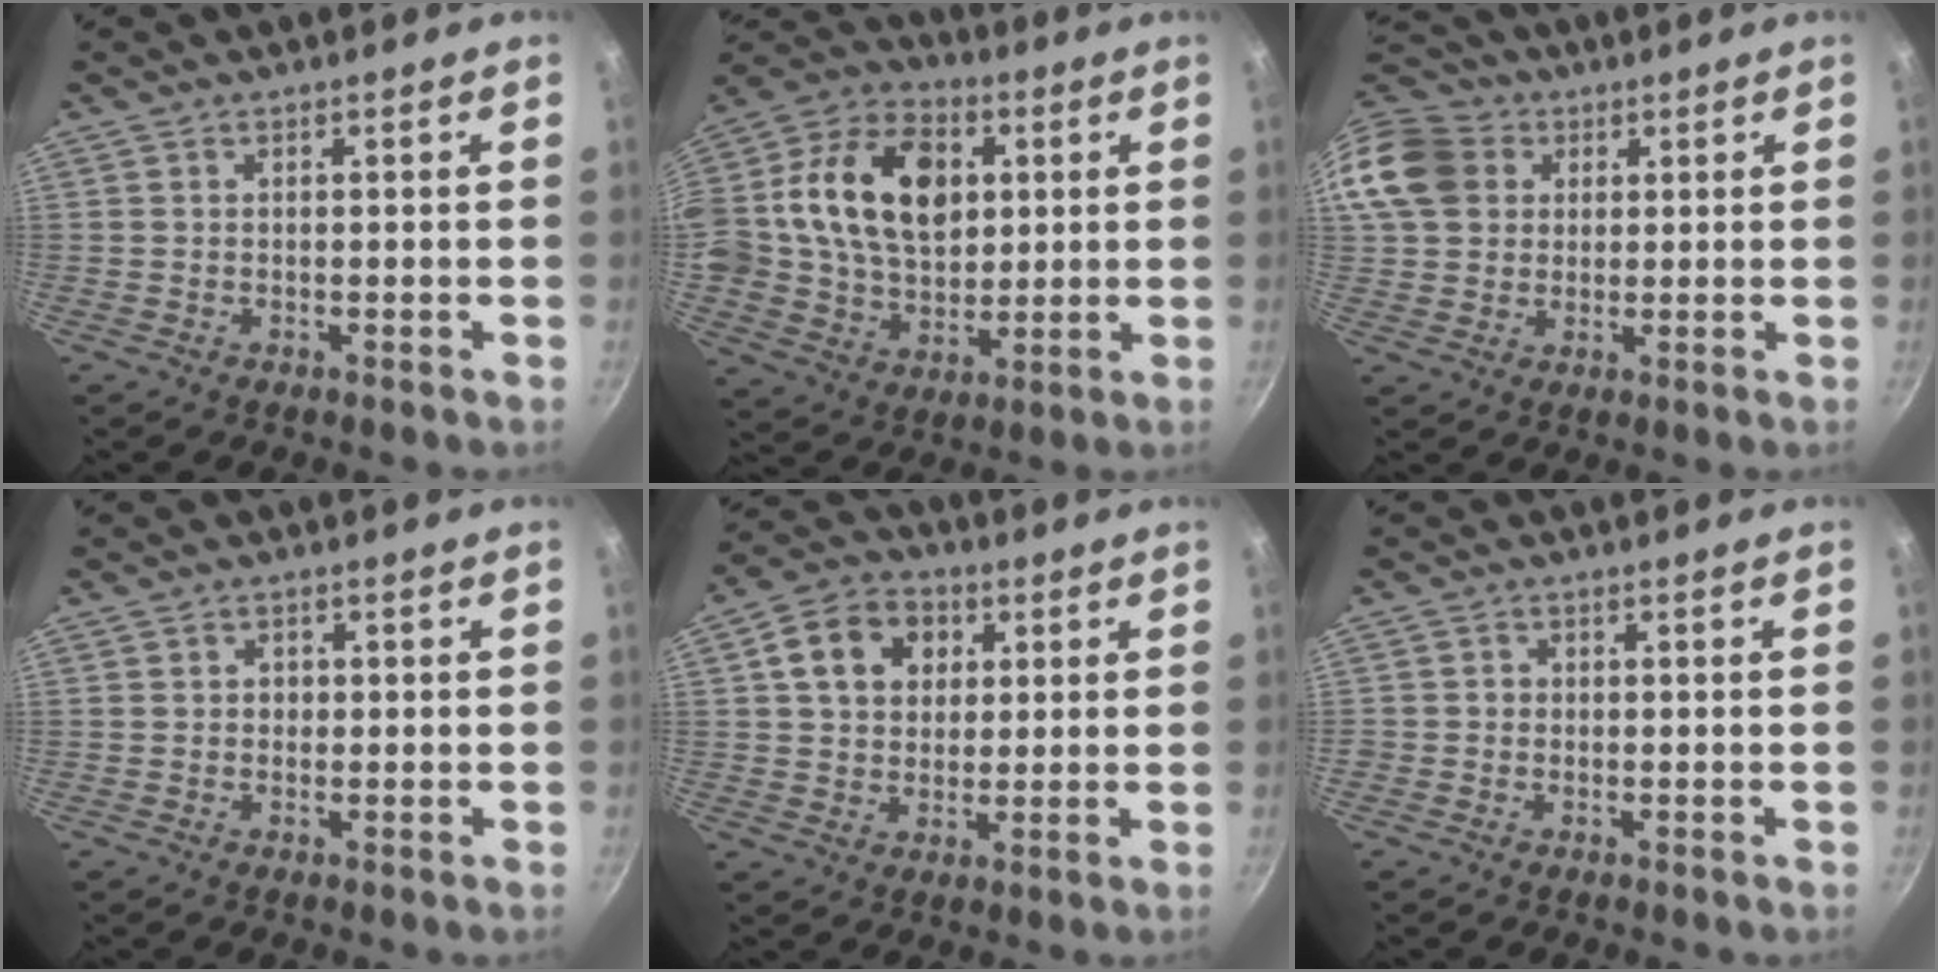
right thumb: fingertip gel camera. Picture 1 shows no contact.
{"total": 23.4, "force": [4.5, 16.7, 15.7], "torque": [-0.255, 0.017, 0.070]}
{"total": 14.6, "force": [4.4, 12.1, 7.0], "torque": [-0.133, 0.018, 0.073]}
{"total": 1.6, "force": [0.1, 1.5, 0.7], "torque": [-0.005, 0.002, -0.001]}
{"total": 11.0, "force": [3.2, 8.6, 6.0], "torque": [-0.080, 0.009, 0.043]}
{"total": 1.4, "force": [-0.3, 1.3, 0.3], "torque": [0.002, 0.003, -0.007]}